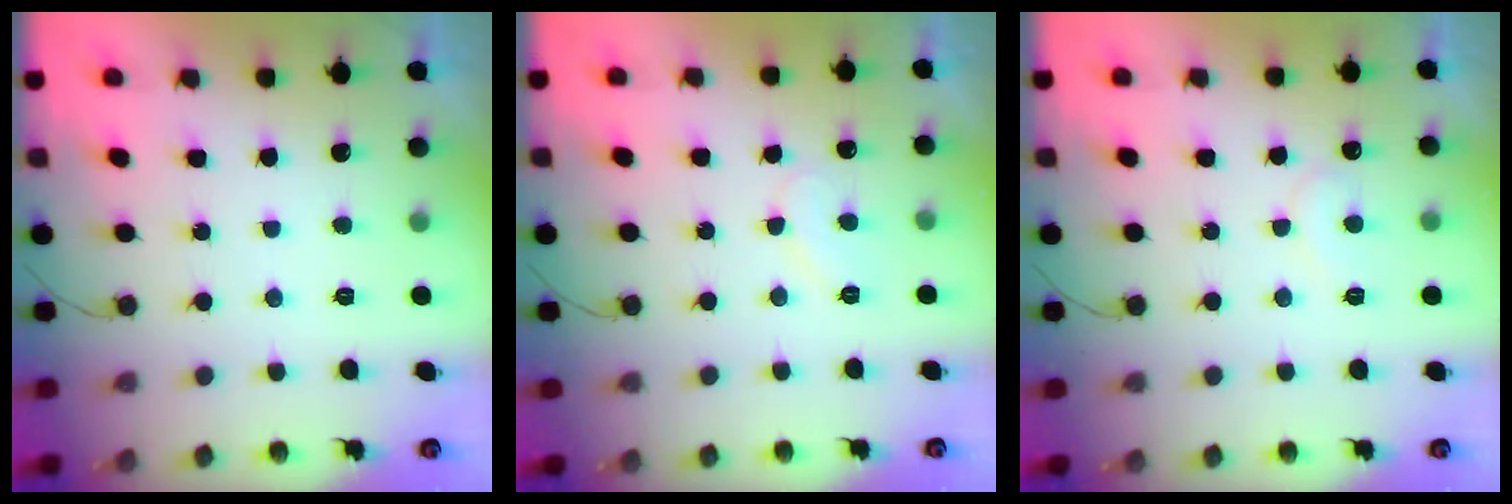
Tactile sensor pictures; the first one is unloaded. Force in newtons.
{"total": 7.2, "press": 7.2, "slide": 0.5}
{"total": 5.2, "press": 5.2, "slide": 0.3}